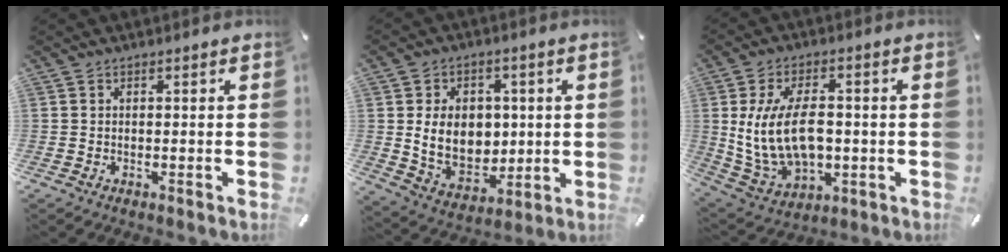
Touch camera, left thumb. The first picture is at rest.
{"total": 12.3, "force": [1.3, 9.8, 7.3], "torque": [-0.128, 0.003, 0.028]}
{"total": 15.3, "force": [0.2, 9.8, 11.7], "torque": [-0.248, 0.003, 0.008]}